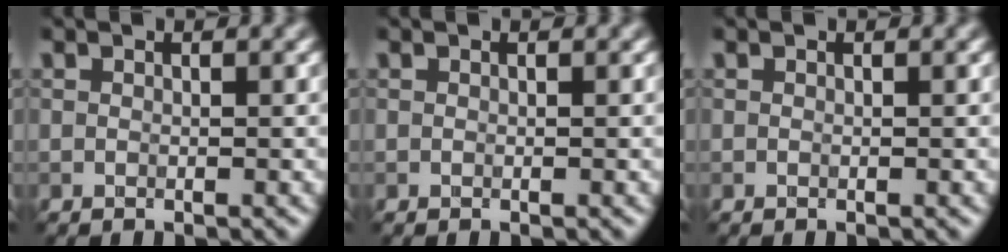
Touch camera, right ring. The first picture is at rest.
{"total": 0.0}
{"total": 0.0}